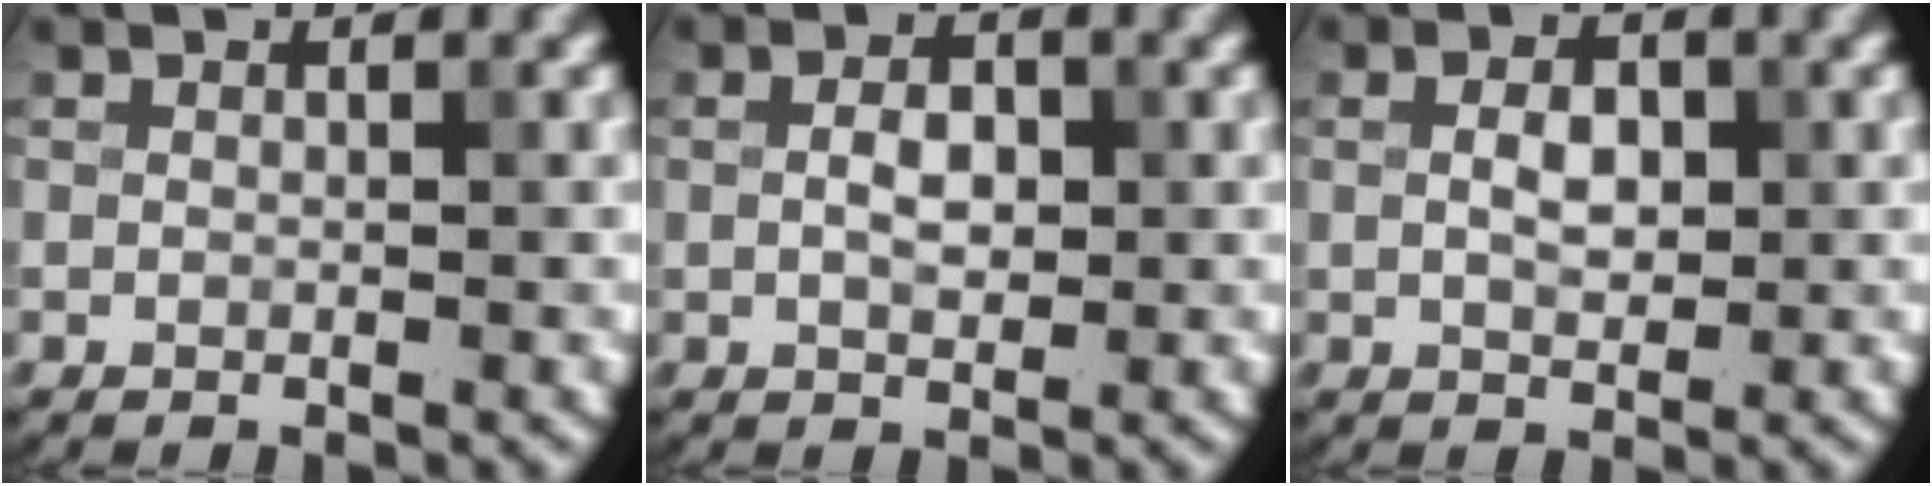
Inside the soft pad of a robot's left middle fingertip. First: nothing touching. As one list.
[{"total": 2.5, "force": [0.1, 1.5, 2.0], "torque": [-0.040, 0.002, 0.001]}, {"total": 2.4, "force": [0.2, 1.4, 2.0], "torque": [-0.040, 0.003, 0.004]}]